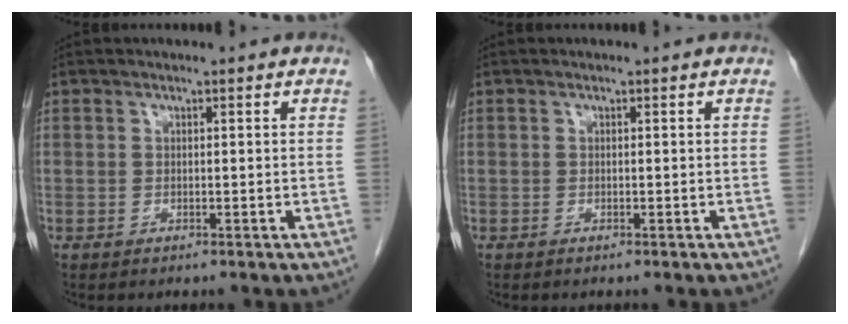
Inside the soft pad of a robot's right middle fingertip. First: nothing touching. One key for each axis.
{"total": 0.0}